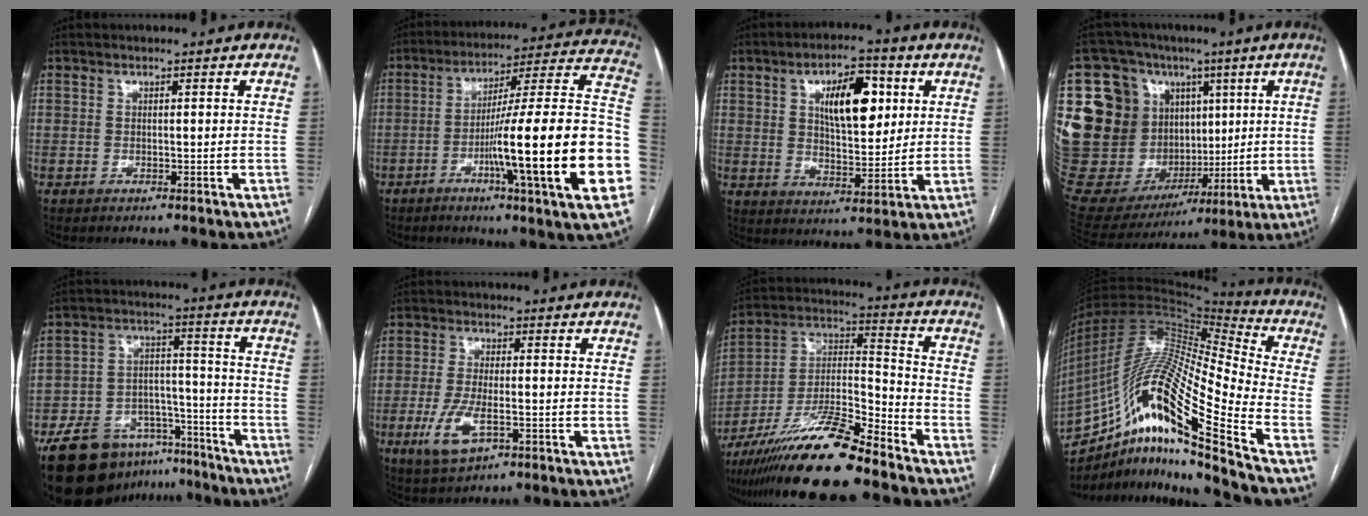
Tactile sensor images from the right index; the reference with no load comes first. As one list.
[{"total": 26.0, "force": [-6.8, -0.2, 25.1], "torque": [-0.287, -0.001, -0.113]}, {"total": 11.3, "force": [3.7, 4.5, 9.7], "torque": [-0.156, 0.012, 0.065]}, {"total": 31.7, "force": [6.7, 24.3, 19.2], "torque": [-0.439, 0.090, 0.149]}, {"total": 17.7, "force": [-13.4, 9.3, 6.9], "torque": [-0.112, 0.047, -0.207]}, {"total": 7.0, "force": [-2.6, 2.4, 6.1], "torque": [-0.132, -0.013, -0.042]}, {"total": 17.2, "force": [-13.4, 1.3, 10.7], "torque": [-0.205, -0.004, -0.240]}, {"total": 23.1, "force": [-13.4, 0.8, 18.8], "torque": [-0.375, -0.005, -0.245]}]